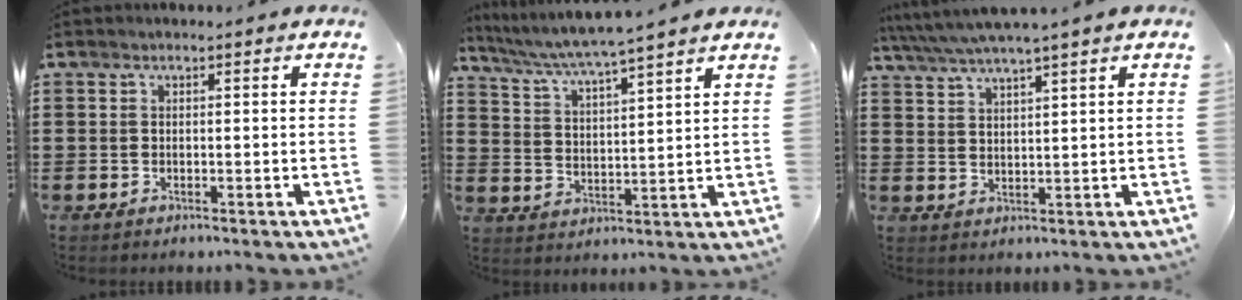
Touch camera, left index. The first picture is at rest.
{"total": 4.9, "force": [4.4, -0.8, 2.0], "torque": [-0.058, -0.032, 0.071]}
{"total": 4.2, "force": [3.5, -0.6, 2.2], "torque": [-0.052, -0.012, 0.061]}